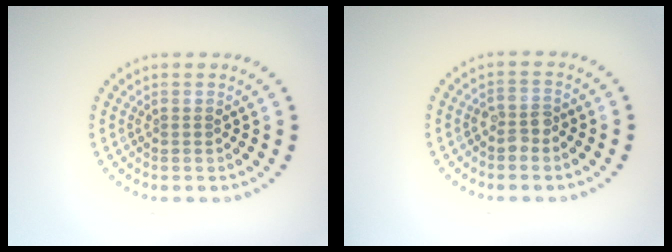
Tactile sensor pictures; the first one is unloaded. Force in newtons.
{"total": 1.8, "press": 1.6, "slide": 0.6}